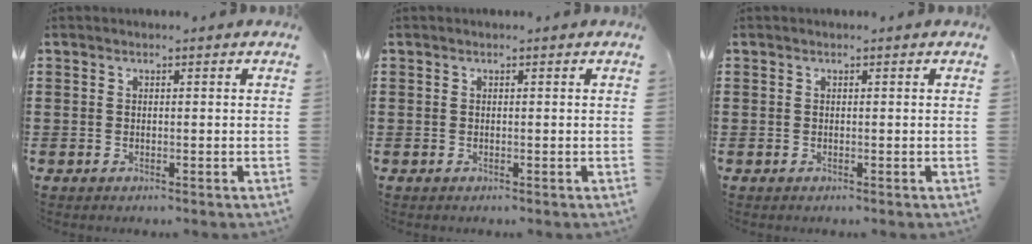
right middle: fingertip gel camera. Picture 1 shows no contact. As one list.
[{"total": 0.0}, {"total": 0.0}]